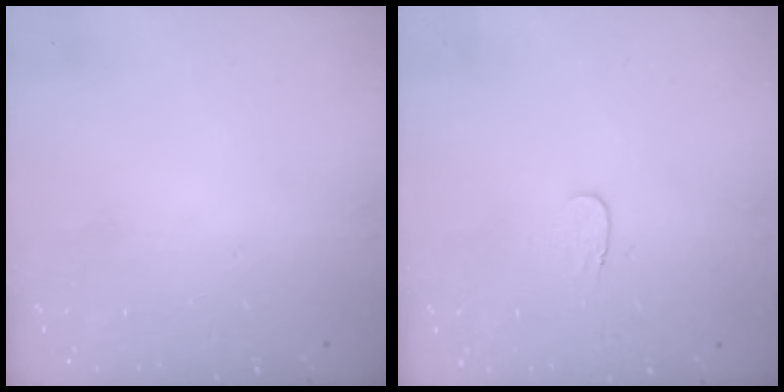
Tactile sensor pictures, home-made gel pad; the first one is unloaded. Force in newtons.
{"total": 3.7, "press": 3.7, "slide": 0.4}